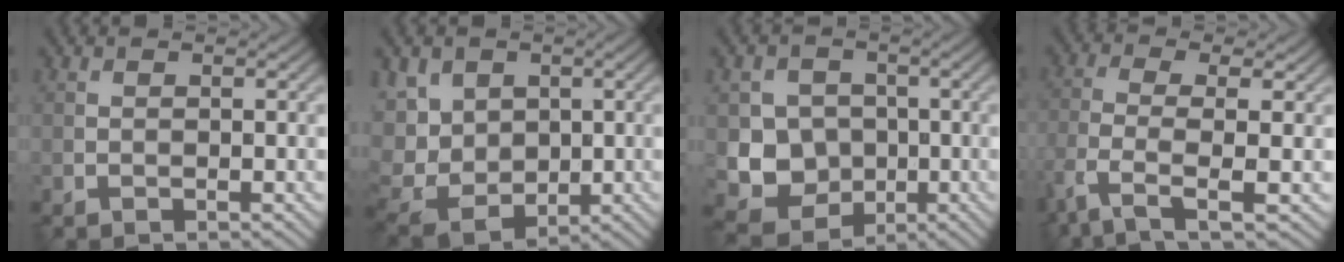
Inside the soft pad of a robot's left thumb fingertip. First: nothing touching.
{"total": 8.0, "force": [0.7, 6.4, 4.9], "torque": [-0.152, -0.007, 0.021]}
{"total": 7.1, "force": [-0.9, 6.3, 2.9], "torque": [-0.067, -0.021, -0.031]}
{"total": 6.2, "force": [-3.2, 1.5, 5.0], "torque": [-0.112, -0.002, -0.075]}